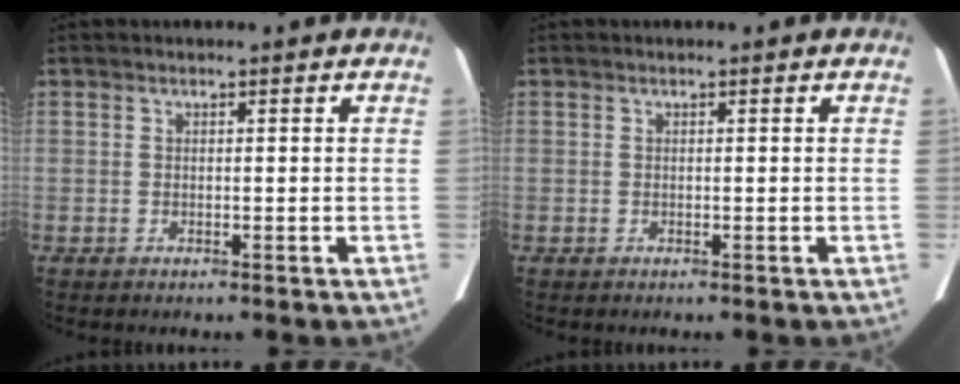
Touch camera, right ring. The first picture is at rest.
{"total": 0.0}